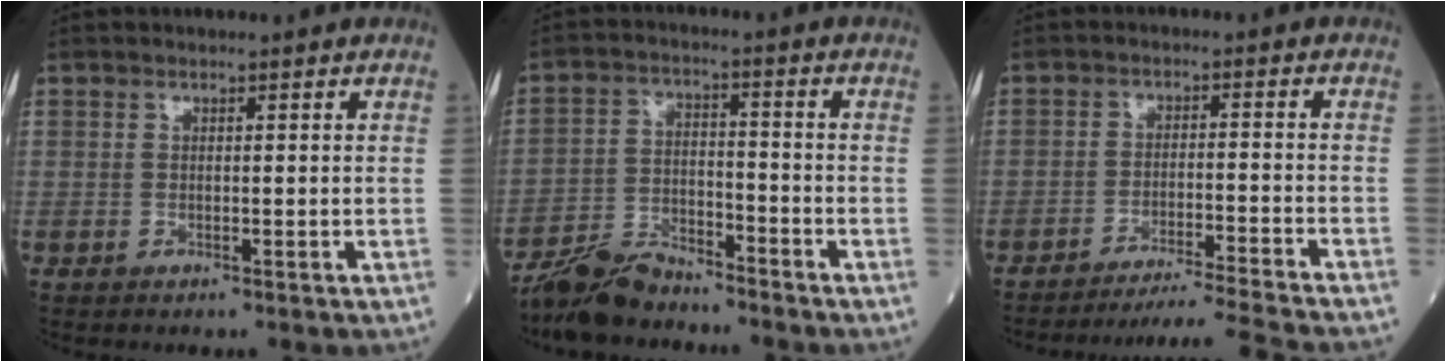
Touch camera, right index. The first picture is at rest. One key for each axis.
{"total": 7.4, "fx": -7.0, "fy": 1.6, "fz": 1.8, "tx": -0.038, "ty": -0.003, "tz": -0.133}
{"total": 11.6, "fx": -10.8, "fy": -3.1, "fz": 2.8, "tx": -0.023, "ty": -0.025, "tz": -0.167}